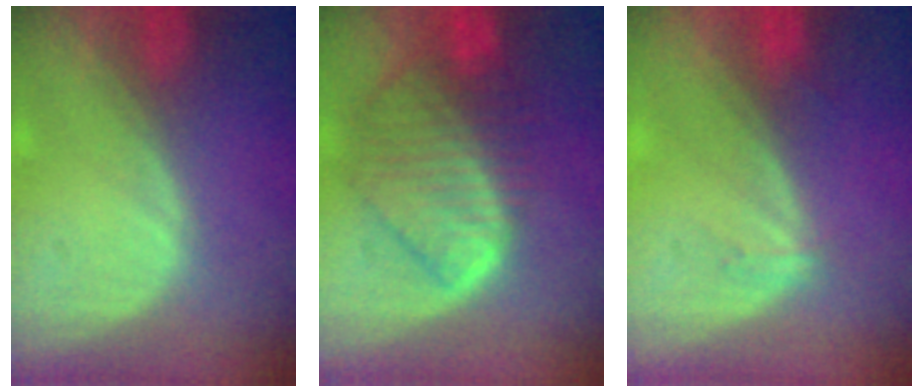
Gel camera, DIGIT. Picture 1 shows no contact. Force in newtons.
{"total": 9.7, "press": 8.5, "slide": 4.7}
{"total": 1.1, "press": 1.1, "slide": 0.1}